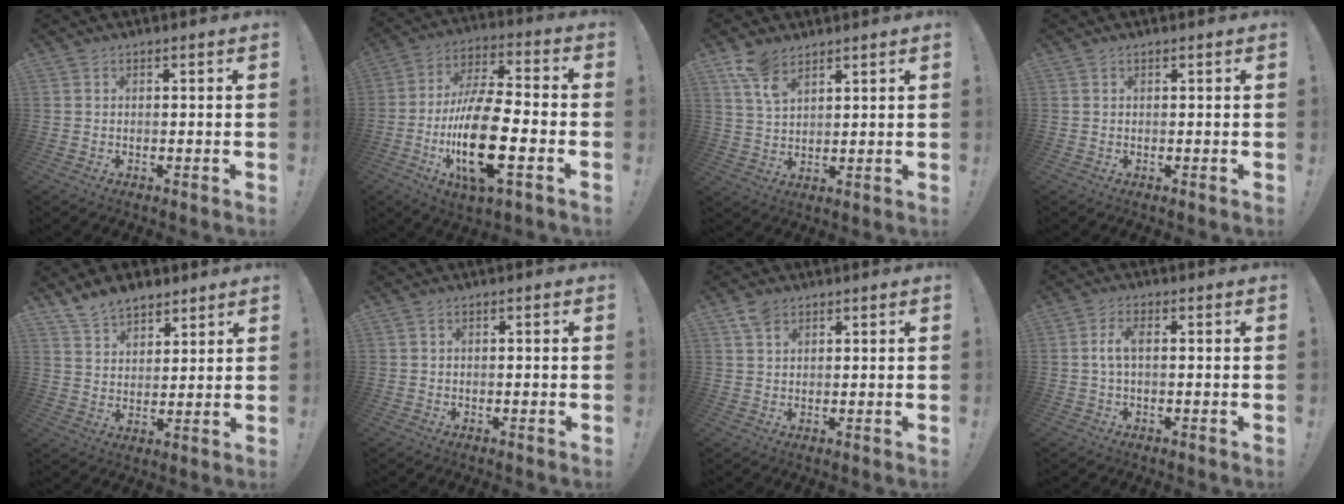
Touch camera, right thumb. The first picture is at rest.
{"total": 20.9, "force": [-6.3, 7.5, 18.5], "torque": [-0.352, 0.023, -0.101]}
{"total": 7.5, "force": [5.3, 3.4, 4.0], "torque": [-0.083, -0.020, 0.103]}
{"total": 0.0}
{"total": 8.9, "force": [7.2, 4.6, 2.7], "torque": [-0.055, -0.043, 0.140]}
{"total": 0.8, "force": [0.0, 0.7, 0.4], "torque": [-0.009, 0.004, 0.000]}
{"total": 3.8, "force": [2.3, 2.4, 1.8], "torque": [-0.031, -0.006, 0.044]}
{"total": 4.5, "force": [0.3, 1.9, 4.1], "torque": [-0.085, 0.009, 0.003]}